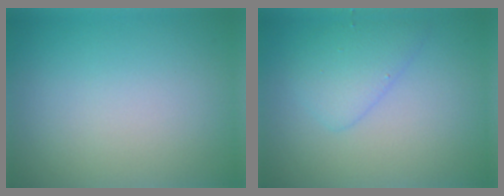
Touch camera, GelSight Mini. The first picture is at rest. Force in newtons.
{"total": 2.7, "press": 2.7, "slide": 0.3}